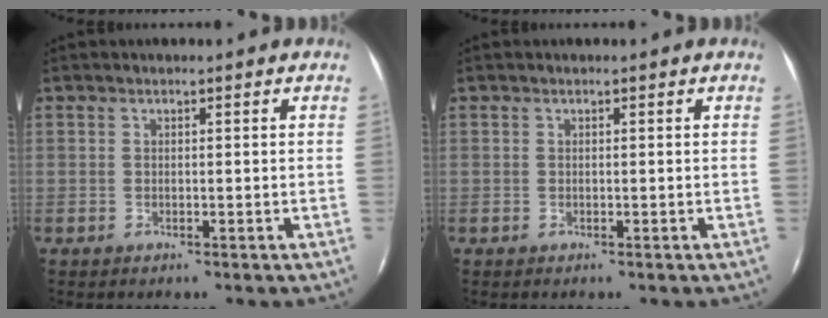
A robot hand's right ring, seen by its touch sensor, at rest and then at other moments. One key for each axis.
{"total": 0.0}